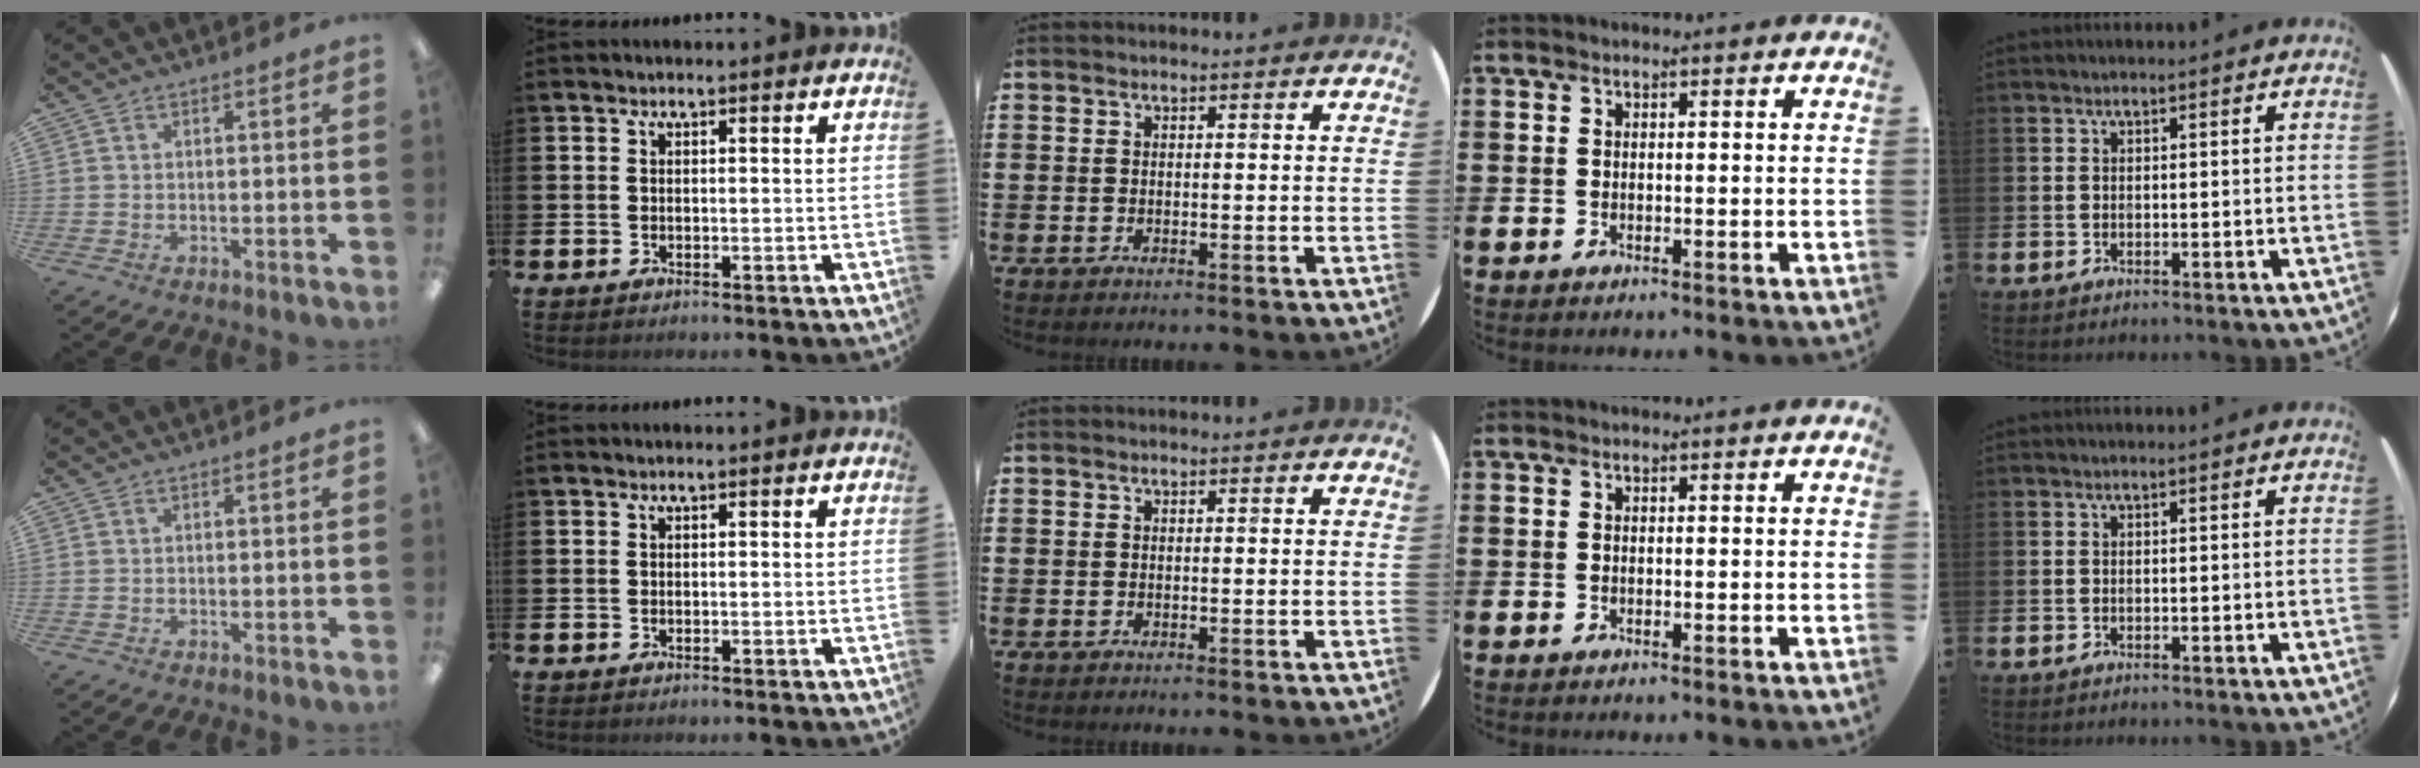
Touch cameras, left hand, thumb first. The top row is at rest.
{}